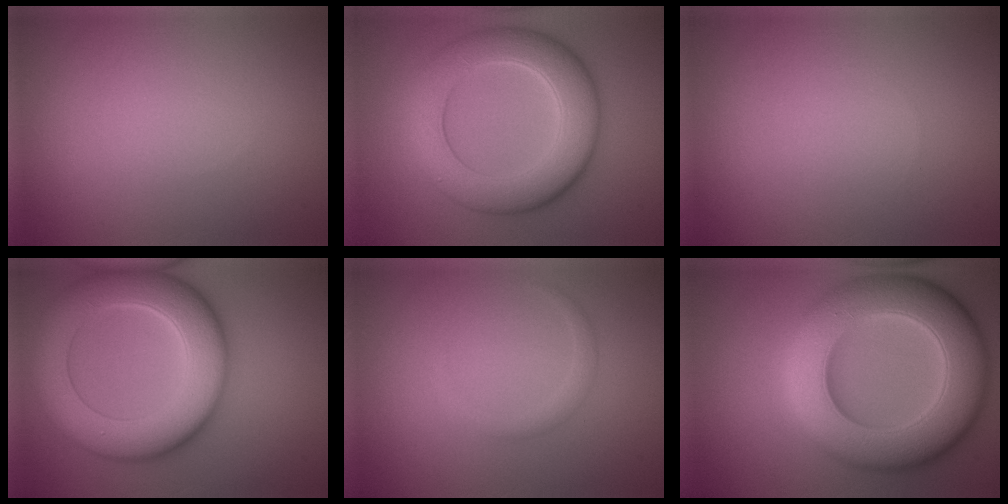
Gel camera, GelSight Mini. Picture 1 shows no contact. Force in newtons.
{"total": 8.2, "press": 8.2, "slide": 0.3}
{"total": 0.0}
{"total": 10.5, "press": 10.5, "slide": 0.6}
{"total": 1.1, "press": 1.1, "slide": 0.1}
{"total": 13.3, "press": 13.1, "slide": 2.2}